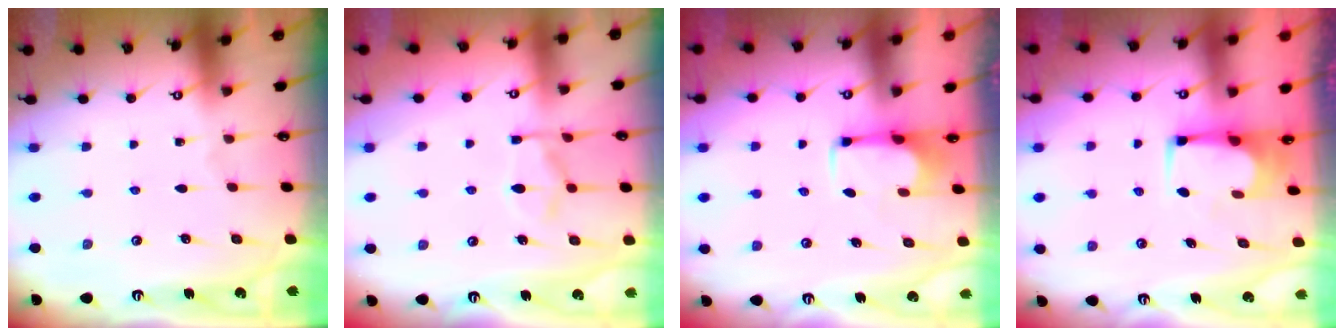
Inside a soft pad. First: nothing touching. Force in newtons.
{"total": 4.6, "press": 4.4, "slide": 1.6}
{"total": 2.7, "press": 2.6, "slide": 0.9}
{"total": 2.2, "press": 2.2, "slide": 0.1}